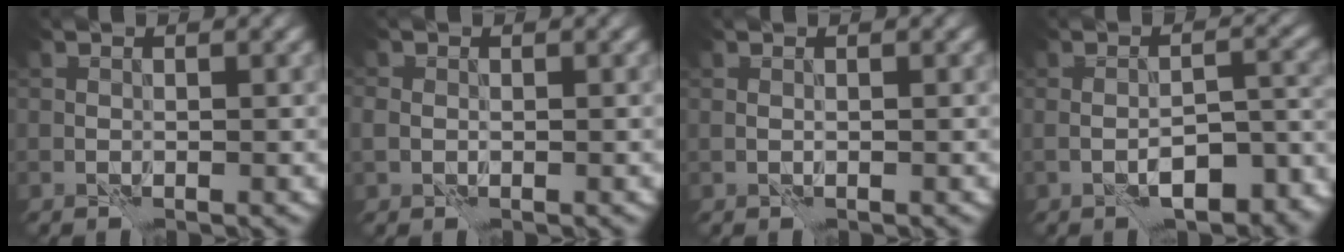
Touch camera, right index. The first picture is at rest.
{"total": 0.7, "force": [-0.2, 0.7, 0.2], "torque": [-0.007, 0.000, -0.006]}
{"total": 0.0}
{"total": 6.7, "force": [-3.8, 2.4, 4.9], "torque": [-0.066, 0.004, -0.052]}